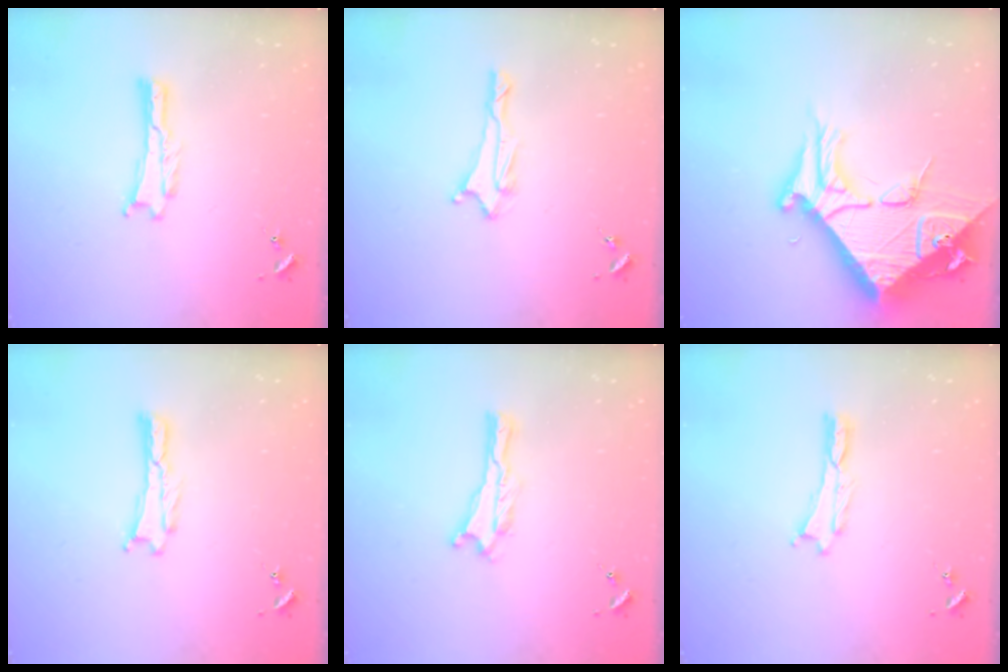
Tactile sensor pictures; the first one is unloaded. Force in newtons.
{"total": 1.7, "press": 1.6, "slide": 0.6}
{"total": 13.0, "press": 12.9, "slide": 1.4}
{"total": 0.0}
{"total": 0.0}
{"total": 0.0}